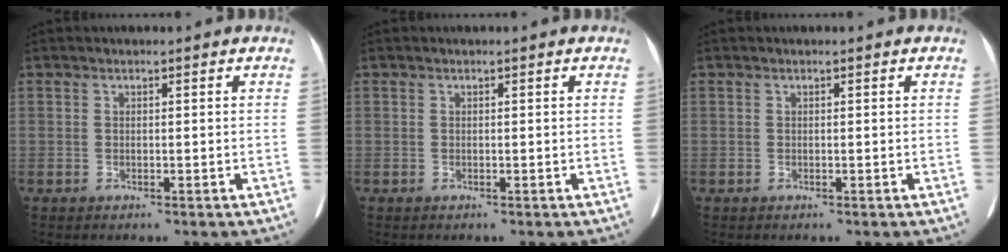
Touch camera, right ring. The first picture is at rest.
{"total": 0.0}
{"total": 0.0}